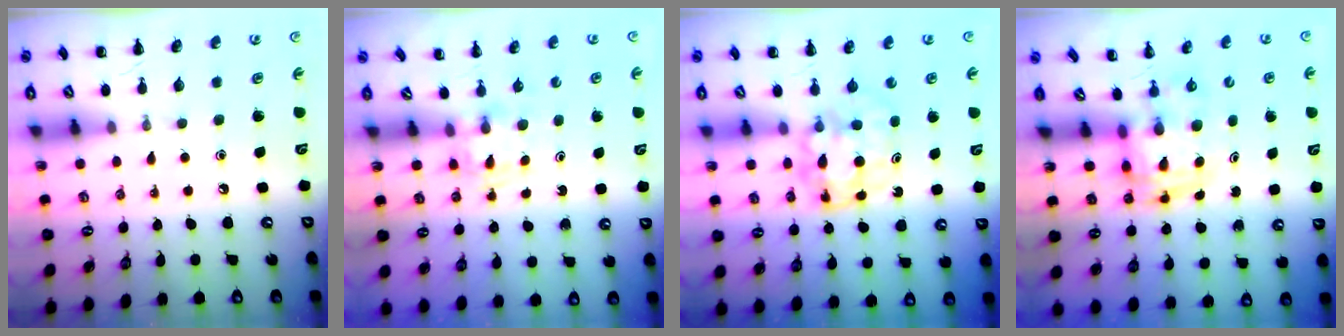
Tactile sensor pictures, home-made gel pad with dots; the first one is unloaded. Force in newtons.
{"total": 2.8, "press": 2.6, "slide": 1.1}
{"total": 5.5, "press": 5.5, "slide": 0.4}
{"total": 3.4, "press": 3.4, "slide": 0.6}